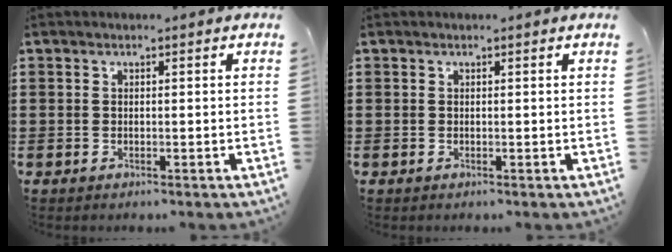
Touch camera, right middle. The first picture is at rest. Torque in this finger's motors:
{"motor_torque": [0.14, -0.13, 0.09, 0.02]}